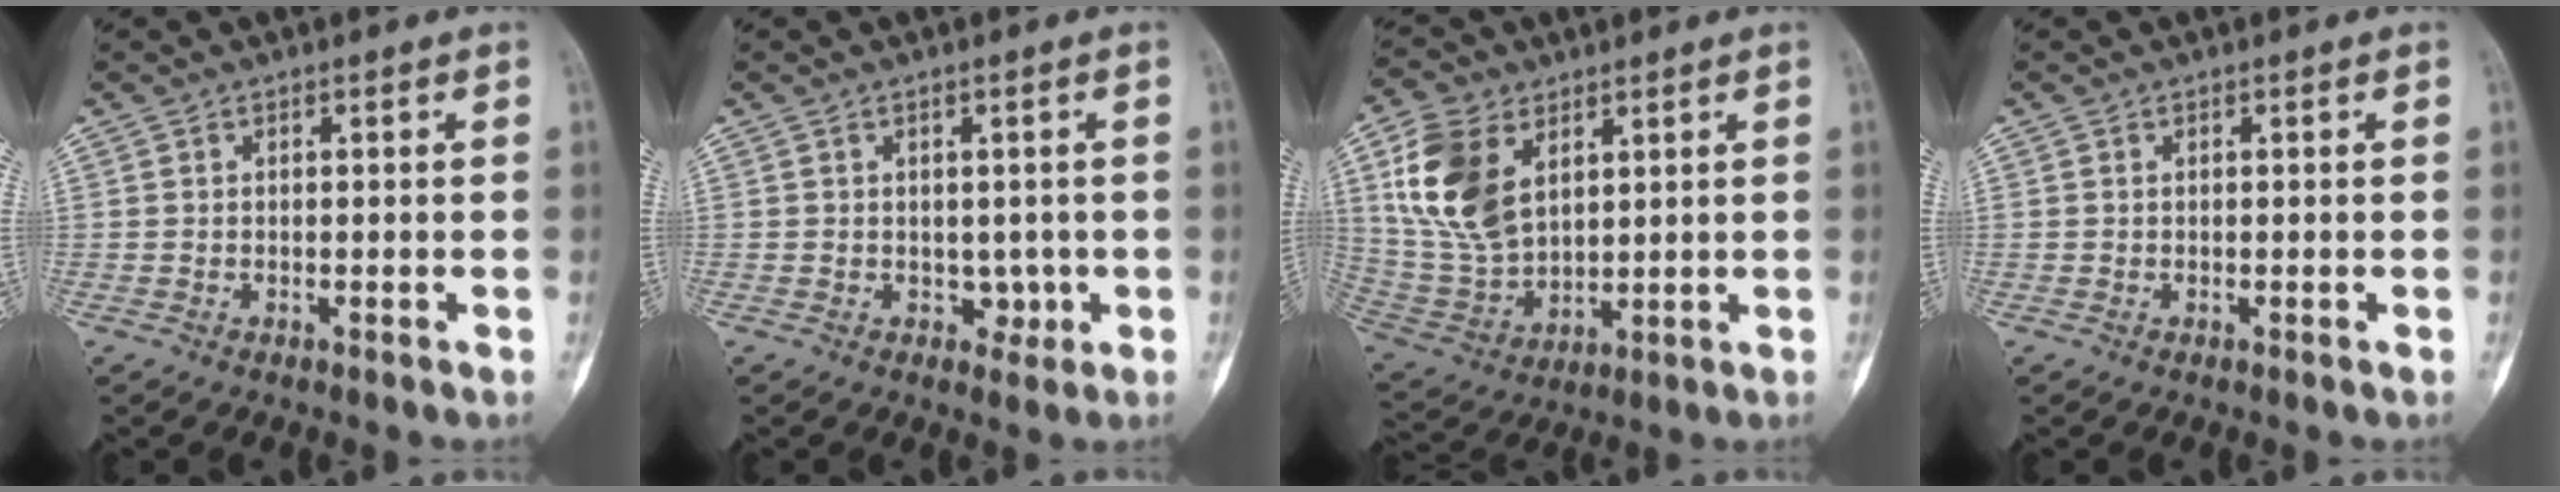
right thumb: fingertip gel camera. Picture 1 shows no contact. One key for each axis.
{"total": 2.5, "fx": -0.2, "fy": 2.1, "fz": 1.3, "tx": 0.002, "ty": 0.002, "tz": 0.002}
{"total": 14.9, "fx": 5.6, "fy": 9.4, "fz": 10.2, "tx": -0.197, "ty": -0.018, "tz": 0.124}
{"total": 0.0}